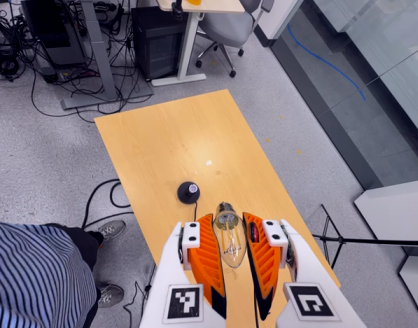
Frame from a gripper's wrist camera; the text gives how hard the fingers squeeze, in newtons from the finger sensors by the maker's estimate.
{"total": 21.9, "left": 24.9, "right": 18.9}